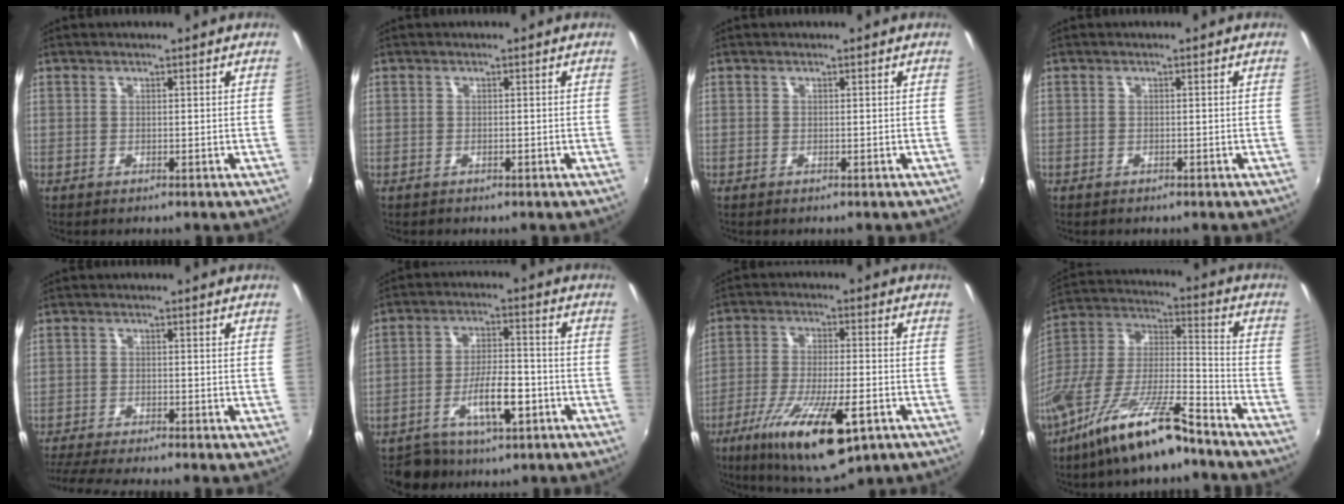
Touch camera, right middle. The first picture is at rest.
{"total": 0.8, "force": [-0.5, 0.6, 0.0], "torque": [-0.001, 0.000, -0.008]}
{"total": 0.0}
{"total": 0.7, "force": [-0.6, 0.3, 0.1], "torque": [-0.005, 0.000, -0.009]}
{"total": 7.5, "force": [-6.7, -0.4, 3.3], "torque": [-0.085, -0.025, -0.113]}
{"total": 10.6, "force": [-5.1, 5.1, 7.8], "torque": [-0.143, 0.009, -0.071]}
{"total": 17.8, "force": [-9.2, 4.7, 14.5], "torque": [-0.274, -0.052, -0.149]}
{"total": 18.6, "force": [-12.7, 3.4, 13.2], "torque": [-0.253, -0.023, -0.238]}